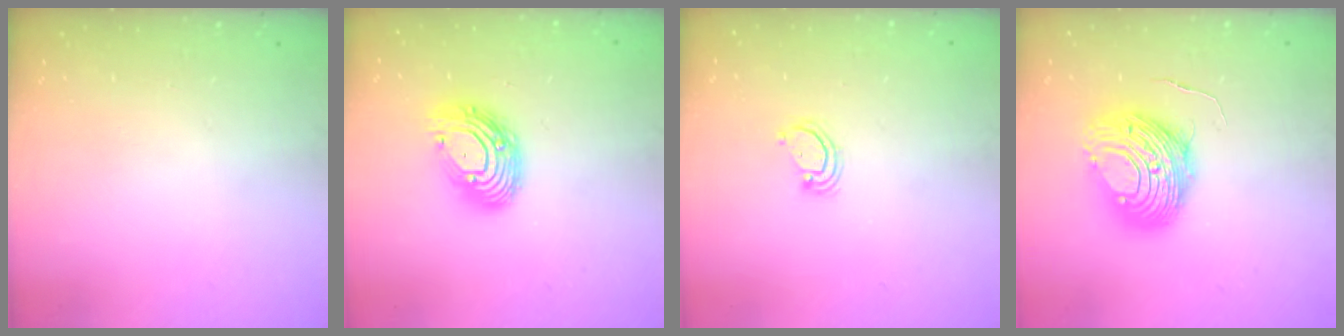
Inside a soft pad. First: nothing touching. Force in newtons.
{"total": 13.1, "press": 13.1, "slide": 1.1}
{"total": 3.7, "press": 3.7, "slide": 0.3}
{"total": 12.1, "press": 12.1, "slide": 1.2}